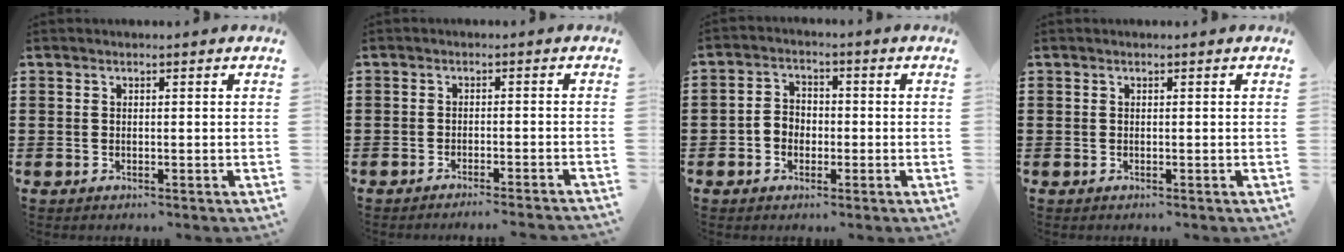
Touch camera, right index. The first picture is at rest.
{"total": 1.8, "force": [-1.7, -0.4, 0.5], "torque": [-0.009, 0.003, -0.034]}
{"total": 3.0, "force": [-1.1, 2.6, 1.2], "torque": [-0.028, 0.010, -0.024]}
{"total": 0.0}